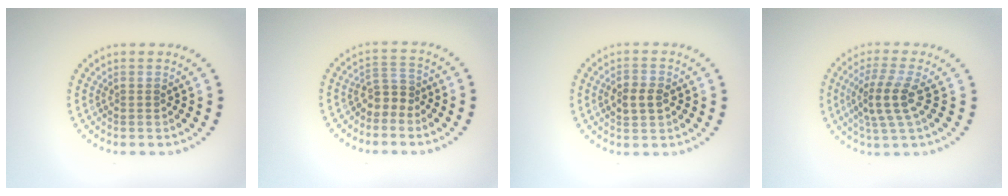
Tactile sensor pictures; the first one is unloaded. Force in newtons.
{"total": 2.2, "press": 1.7, "slide": 1.4}
{"total": 2.5, "press": 2.5, "slide": 0.2}
{"total": 3.6, "press": 3.0, "slide": 1.9}